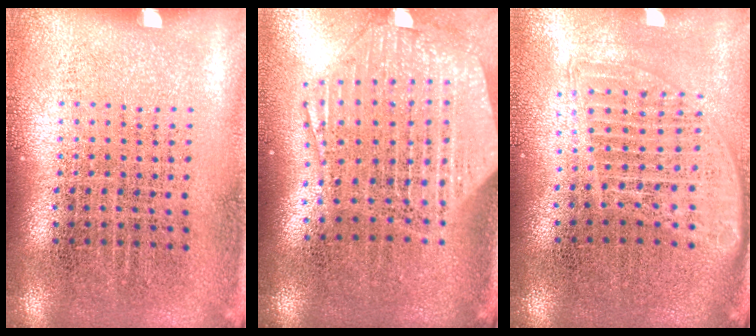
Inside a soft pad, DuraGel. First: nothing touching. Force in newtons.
{"total": 2.7, "press": 2.2, "slide": 1.6}
{"total": 1.6, "press": 1.4, "slide": 0.8}